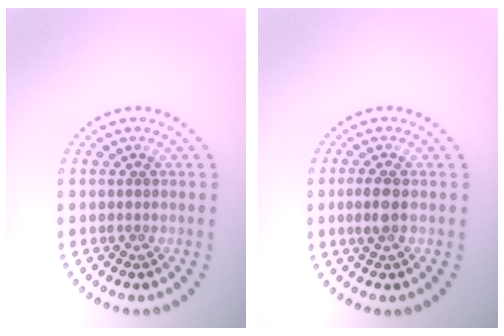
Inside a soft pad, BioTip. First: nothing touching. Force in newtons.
{"total": 1.7, "press": 1.7, "slide": 0.3}